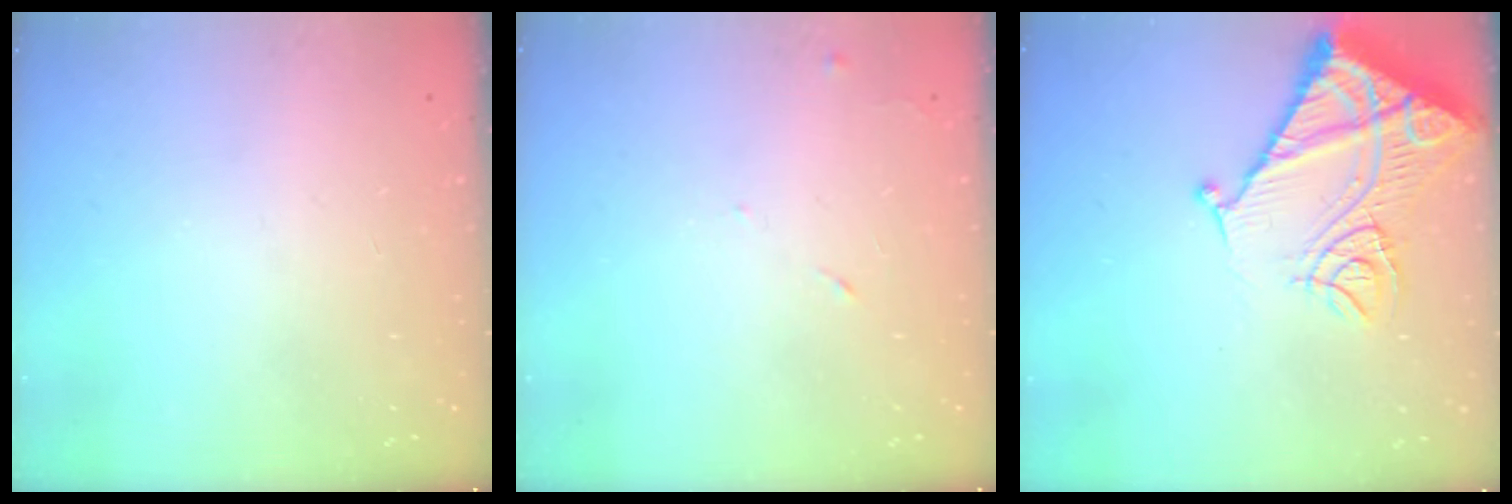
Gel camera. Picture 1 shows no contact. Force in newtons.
{"total": 5.5, "press": 5.5, "slide": 0.8}
{"total": 16.1, "press": 16.0, "slide": 1.8}